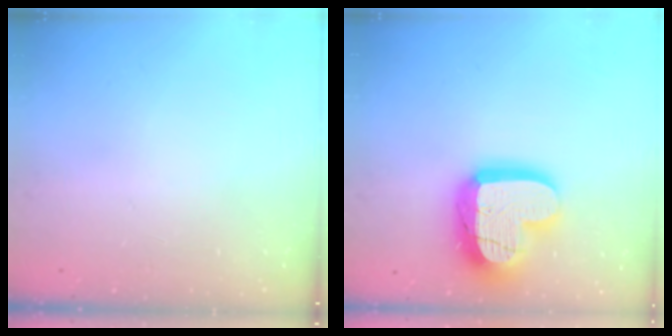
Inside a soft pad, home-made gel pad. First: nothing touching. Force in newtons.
{"total": 19.8, "press": 19.8, "slide": 1.5}